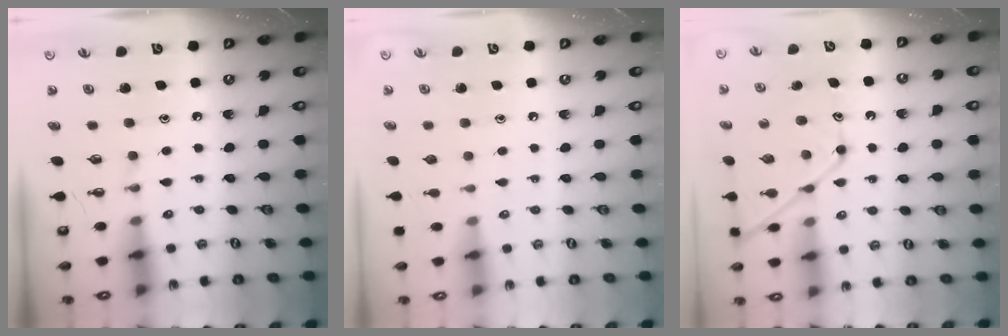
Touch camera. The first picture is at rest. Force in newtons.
{"total": 0.0}
{"total": 13.8, "press": 13.8, "slide": 1.2}